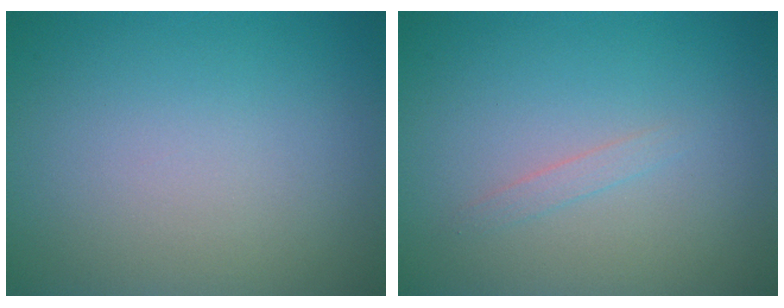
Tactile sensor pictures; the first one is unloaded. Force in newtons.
{"total": 0.8, "press": 0.8, "slide": 0.1}